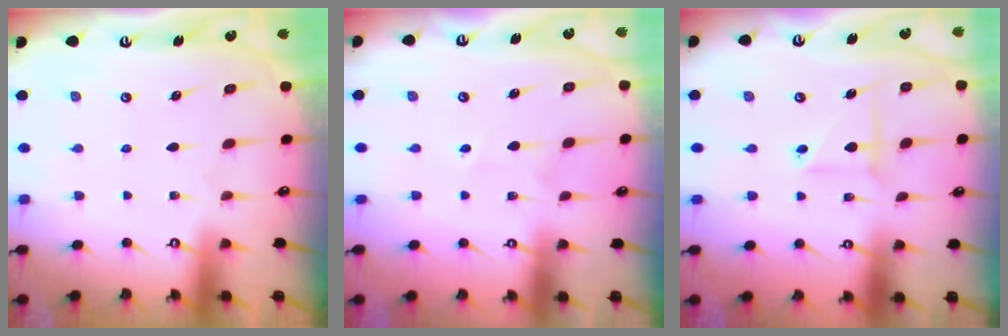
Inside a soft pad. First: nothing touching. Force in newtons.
{"total": 2.1, "press": 1.9, "slide": 0.9}
{"total": 3.7, "press": 3.7, "slide": 0.4}